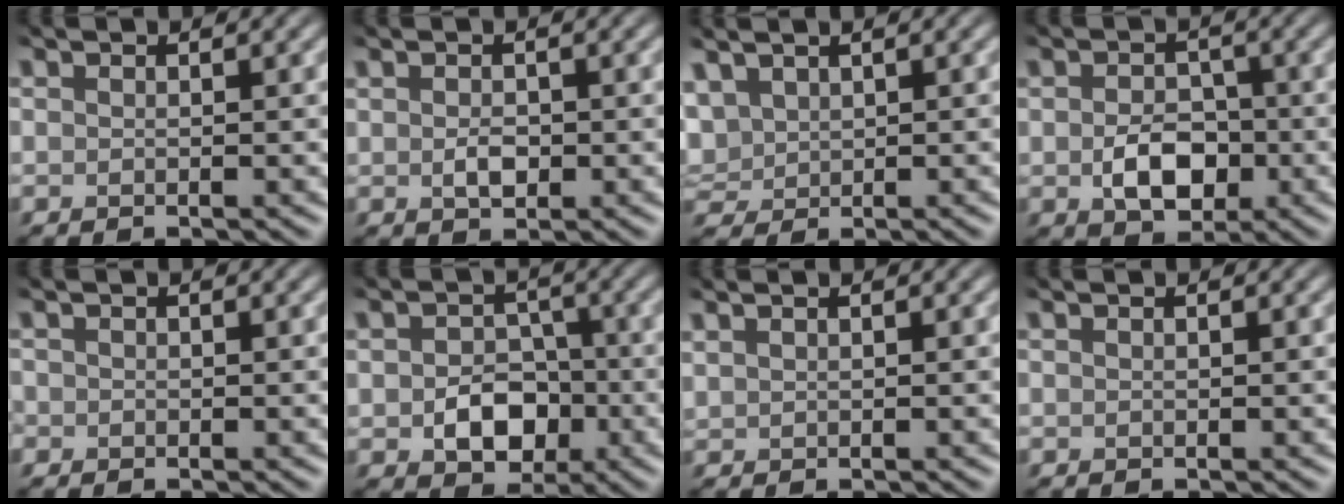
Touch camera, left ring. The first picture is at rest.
{"total": 1.6, "force": [-0.3, 1.1, 1.1], "torque": [-0.023, 0.001, 0.000]}
{"total": 2.2, "force": [1.4, 1.4, 1.0], "torque": [-0.028, 0.007, 0.031]}
{"total": 4.0, "force": [-1.3, 2.9, 2.4], "torque": [-0.039, -0.008, -0.021]}
{"total": 0.0}
{"total": 4.5, "force": [-1.6, 3.5, 2.4], "torque": [-0.038, -0.010, -0.025]}
{"total": 0.9, "force": [0.7, 0.3, 0.4], "torque": [-0.002, -0.001, 0.011]}
{"total": 0.0}